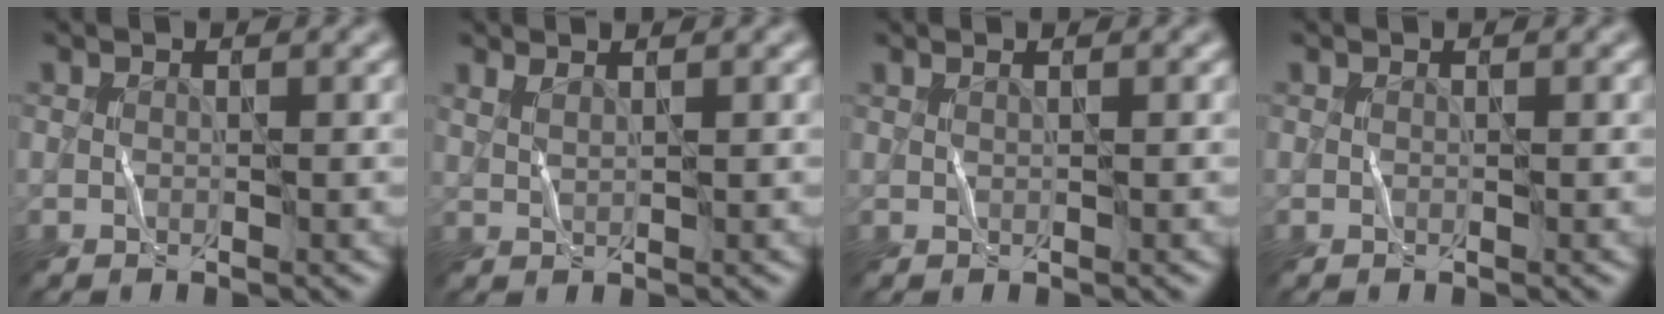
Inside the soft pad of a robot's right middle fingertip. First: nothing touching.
{"total": 1.2, "force": [1.0, 0.3, 0.6], "torque": [-0.013, -0.003, 0.018]}
{"total": 0.7, "force": [0.6, 0.2, 0.3], "torque": [-0.005, -0.003, 0.004]}
{"total": 0.0}